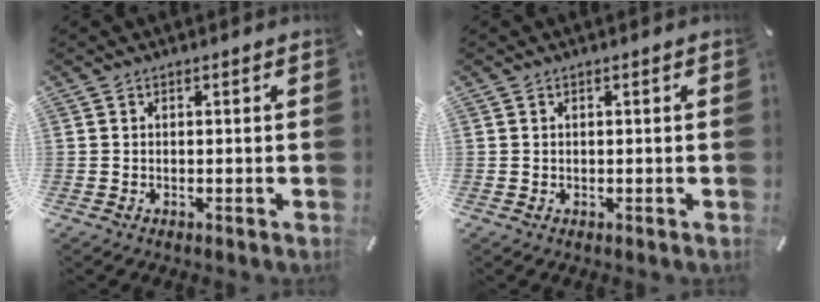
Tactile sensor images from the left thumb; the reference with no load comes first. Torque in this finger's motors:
{"motor_torque": [-0.03, 0.05, -0.07, 0.01, 0.00]}